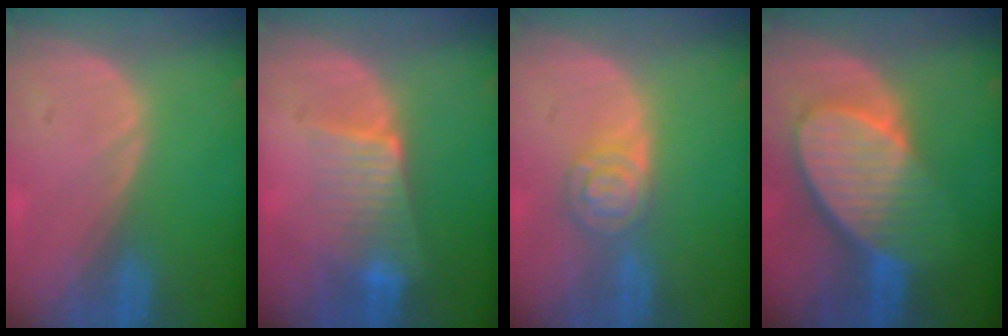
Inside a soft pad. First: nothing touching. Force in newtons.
{"total": 6.5, "press": 5.8, "slide": 3.0}
{"total": 5.3, "press": 4.6, "slide": 2.6}
{"total": 10.0, "press": 8.8, "slide": 4.7}